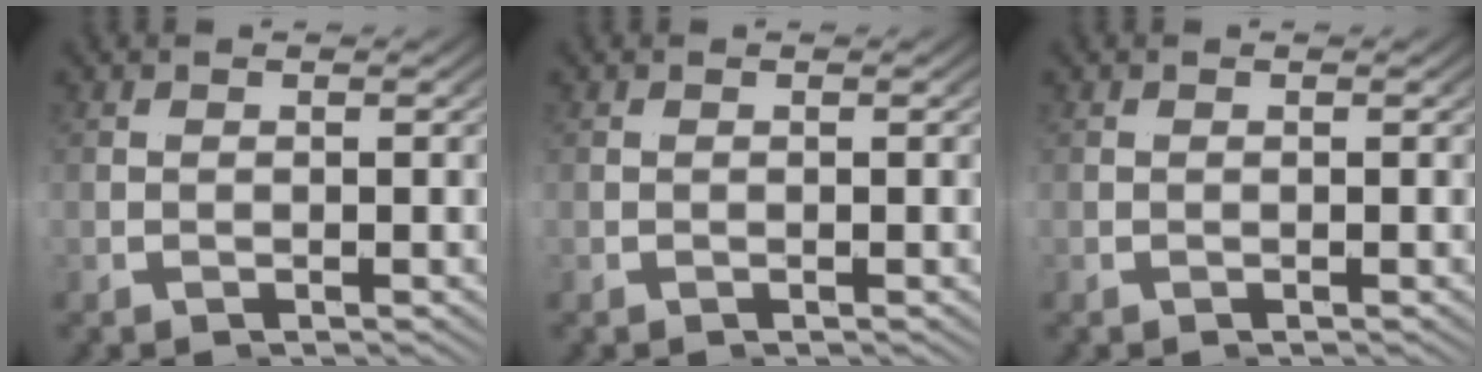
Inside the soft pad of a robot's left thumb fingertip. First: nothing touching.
{"total": 0.0}
{"total": 0.0}